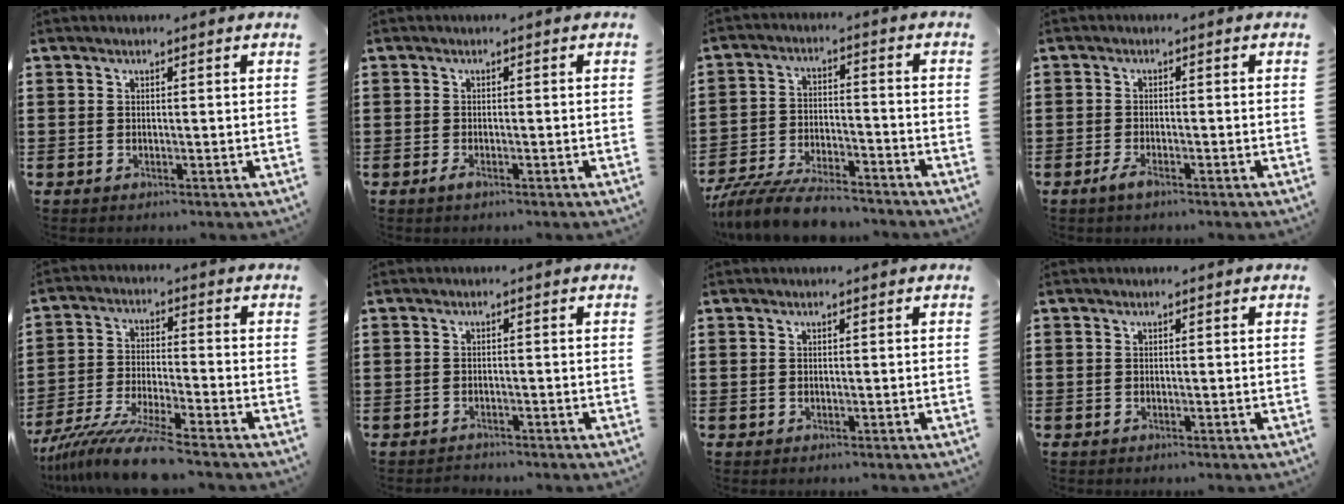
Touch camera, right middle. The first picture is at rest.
{"total": 1.0, "force": [-0.7, 0.4, 0.7], "torque": [-0.021, -0.006, -0.016]}
{"total": 8.2, "force": [-7.6, 1.4, 2.6], "torque": [-0.057, 0.009, -0.149]}
{"total": 2.1, "force": [-1.4, 0.6, 1.5], "torque": [-0.040, -0.006, -0.032]}
{"total": 10.0, "force": [-8.6, 0.3, 5.1], "torque": [-0.100, 0.000, -0.167]}
{"total": 1.3, "force": [-1.3, 0.3, -0.2], "torque": [0.000, 0.004, -0.030]}
{"total": 0.0}
{"total": 0.0}